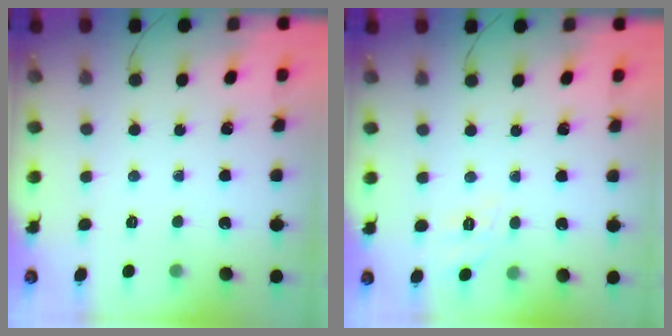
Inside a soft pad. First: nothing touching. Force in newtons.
{"total": 5.8, "press": 5.4, "slide": 2.2}